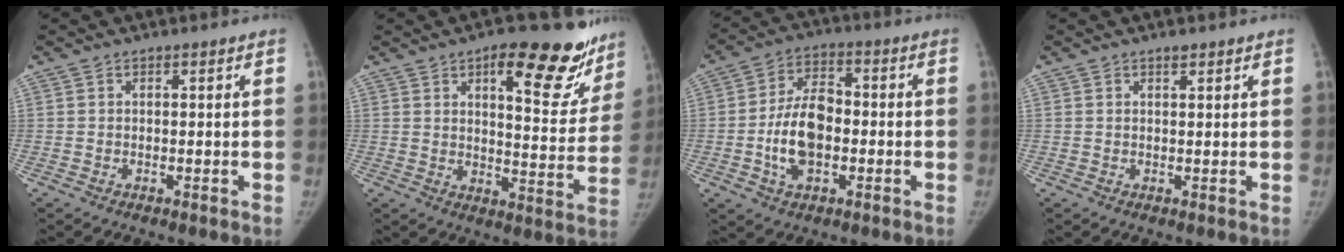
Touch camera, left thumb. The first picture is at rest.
{"total": 19.4, "force": [11.8, 7.3, 13.6], "torque": [-0.113, -0.059, 0.156]}
{"total": 11.1, "force": [-2.1, 6.8, 8.5], "torque": [-0.137, 0.020, -0.041]}
{"total": 1.2, "force": [0.9, 0.4, 0.6], "torque": [-0.004, -0.005, 0.014]}